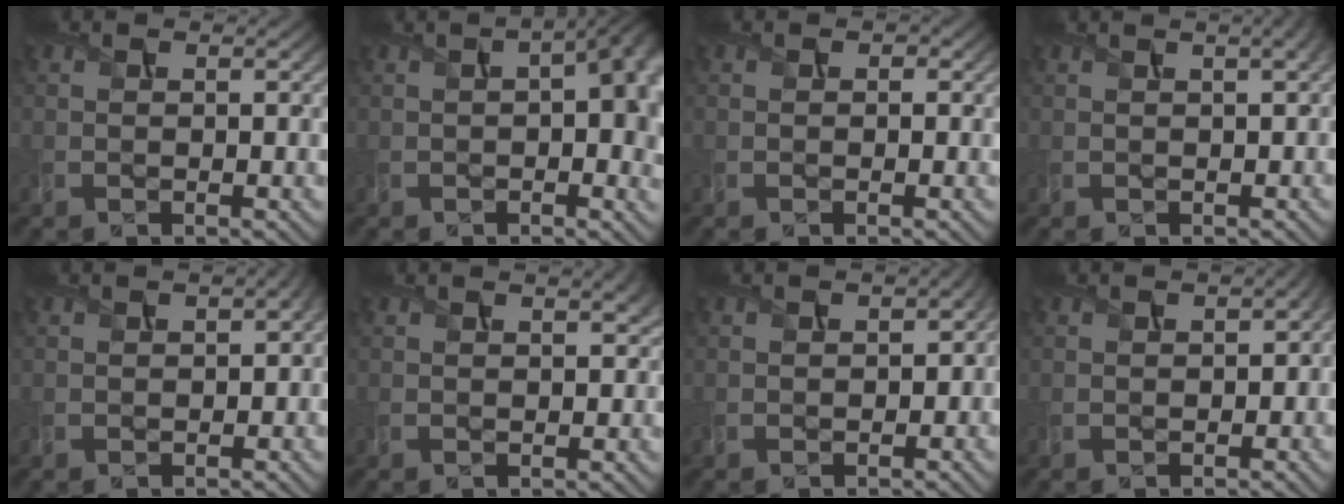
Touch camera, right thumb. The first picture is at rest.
{"total": 10.2, "force": [0.9, 4.8, 8.9], "torque": [-0.123, 0.000, 0.019]}
{"total": 0.5, "force": [0.0, 0.5, 0.2], "torque": [-0.001, -0.003, 0.001]}
{"total": 3.4, "force": [1.3, 1.2, 2.8], "torque": [-0.032, 0.019, 0.003]}
{"total": 2.6, "force": [-0.1, 1.3, 2.2], "torque": [-0.036, -0.003, 0.002]}
{"total": 1.9, "force": [1.1, 0.7, 1.4], "torque": [-0.021, 0.005, 0.015]}
{"total": 2.1, "force": [-0.7, 1.5, 1.4], "torque": [-0.023, -0.007, -0.008]}
{"total": 2.2, "force": [-0.5, 1.4, 1.6], "torque": [-0.027, -0.005, -0.003]}